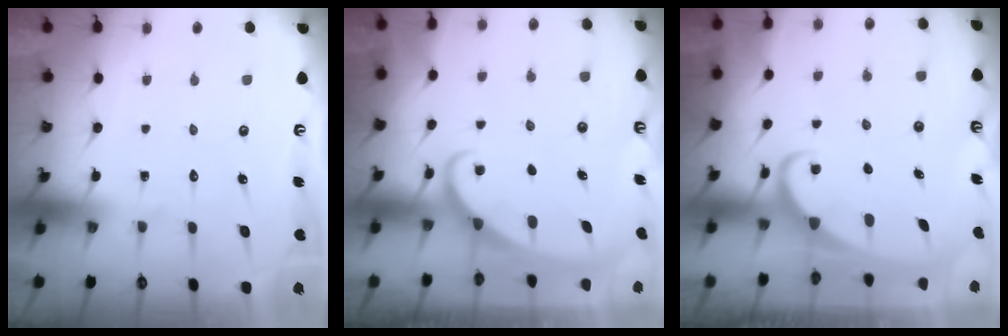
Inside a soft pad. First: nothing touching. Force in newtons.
{"total": 2.2, "press": 2.2, "slide": 0.4}
{"total": 2.2, "press": 2.2, "slide": 0.2}